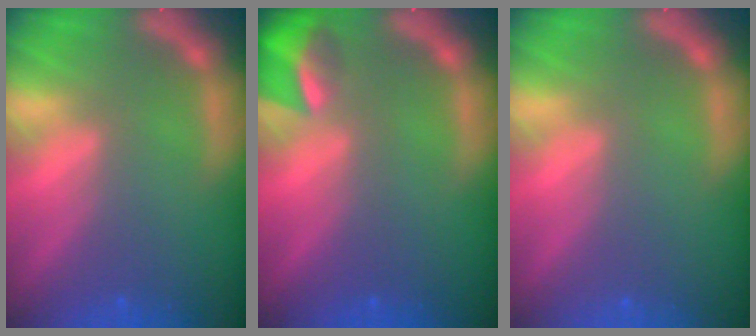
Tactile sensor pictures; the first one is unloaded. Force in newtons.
{"total": 3.9}
{"total": 0.0}